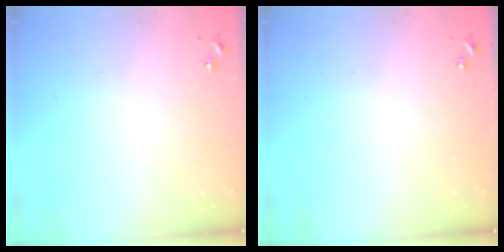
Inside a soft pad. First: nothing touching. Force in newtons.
{"total": 0.0}